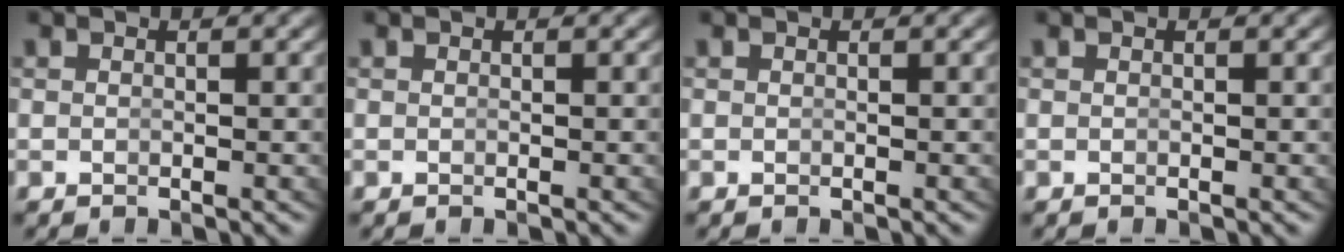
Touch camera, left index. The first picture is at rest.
{"total": 0.0}
{"total": 0.0}
{"total": 0.0}